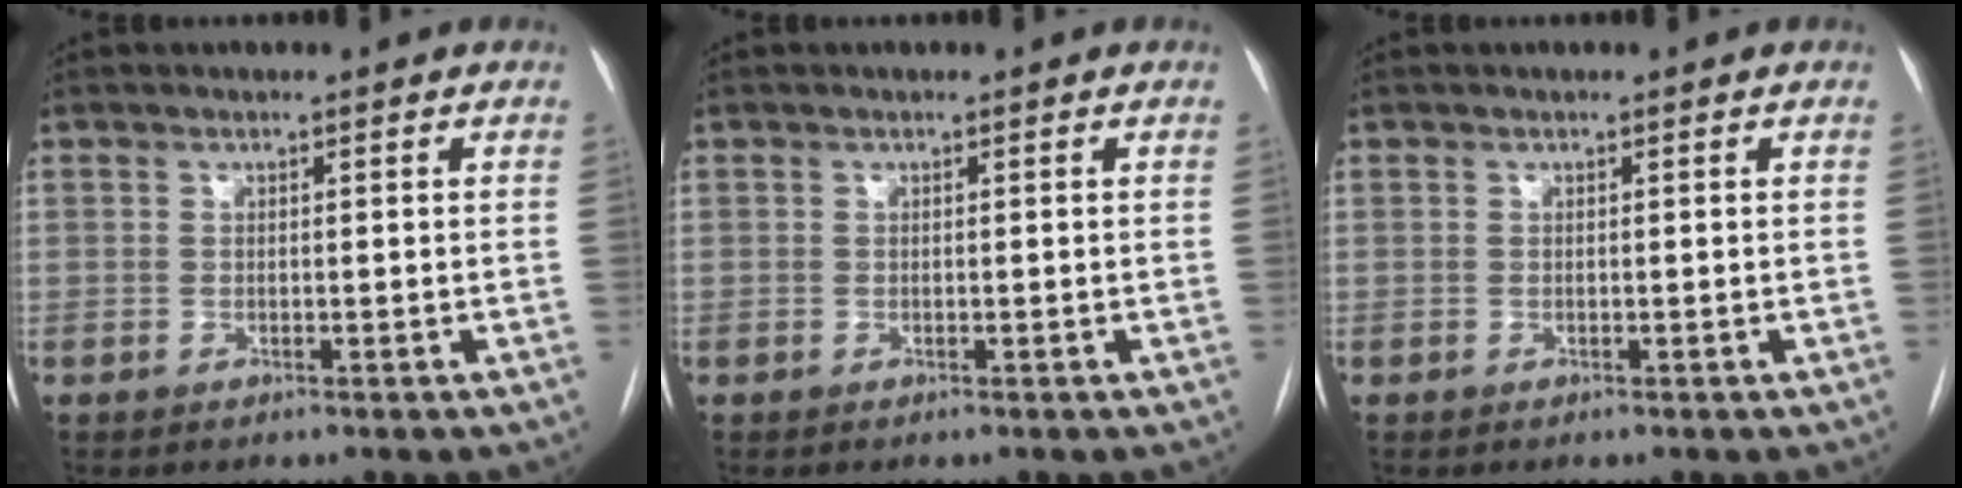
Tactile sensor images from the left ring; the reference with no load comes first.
{"total": 0.0}
{"total": 0.0}